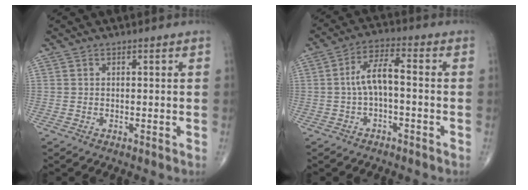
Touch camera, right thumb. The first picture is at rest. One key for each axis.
{"total": 6.6, "fx": -0.7, "fy": 2.5, "fz": 6.0, "tx": -0.114, "ty": 0.031, "tz": -0.019}